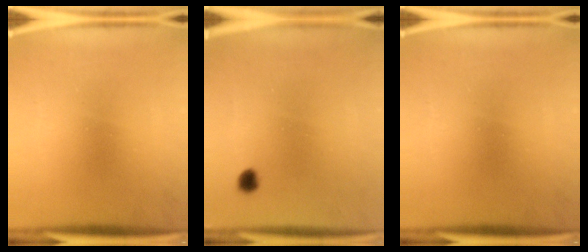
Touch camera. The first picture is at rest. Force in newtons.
{"total": 1.8}
{"total": 0.0}